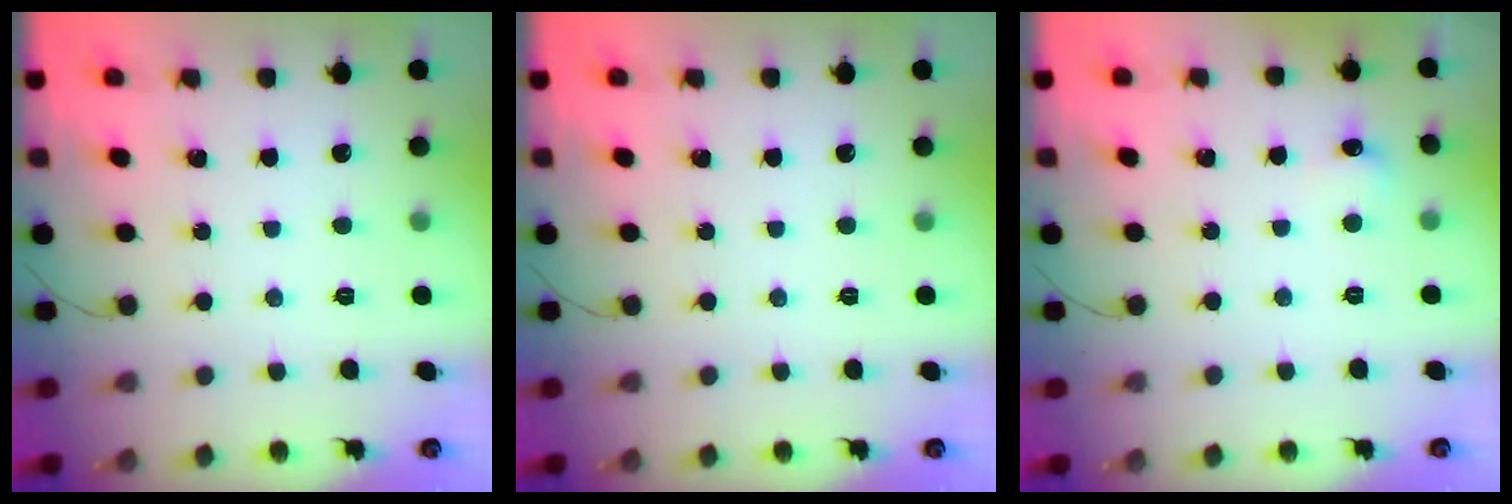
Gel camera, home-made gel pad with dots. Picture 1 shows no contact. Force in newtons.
{"total": 0.0}
{"total": 4.4, "press": 4.2, "slide": 1.2}